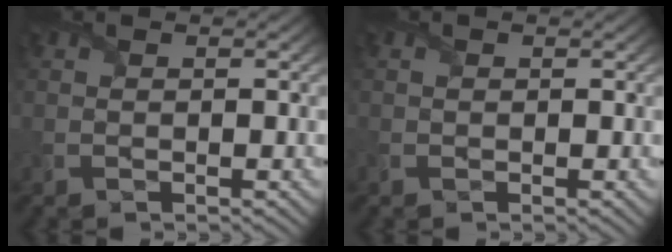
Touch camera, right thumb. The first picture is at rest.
{"total": 0.6, "force": [-0.3, 0.5, 0.1], "torque": [-0.003, -0.003, -0.006]}